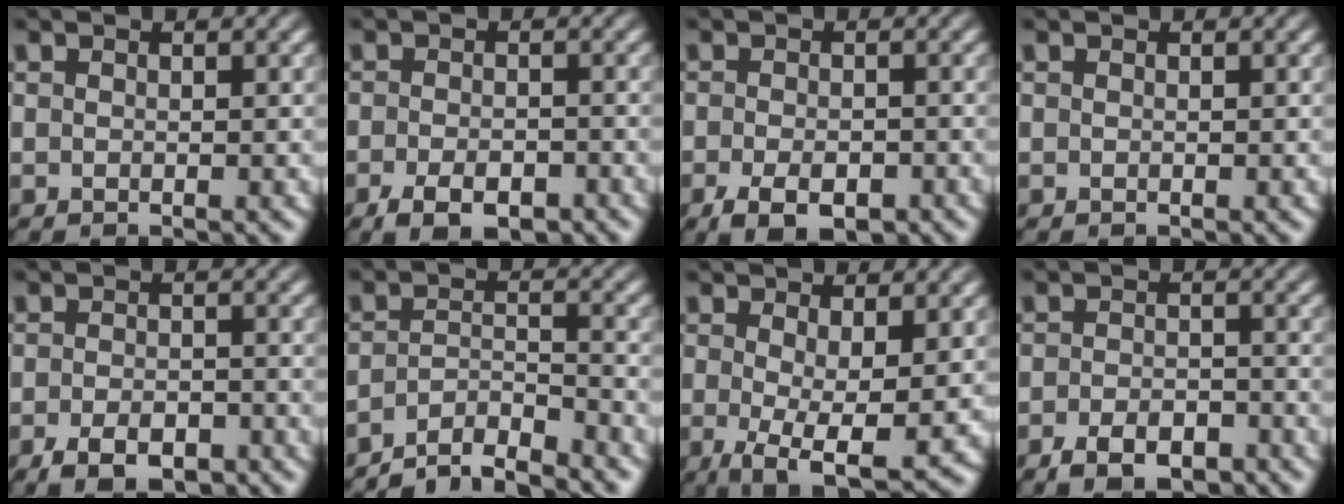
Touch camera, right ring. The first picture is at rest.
{"total": 4.4, "force": [-3.0, 2.0, 2.5], "torque": [-0.037, -0.016, -0.042]}
{"total": 4.8, "force": [-2.9, 2.5, 3.0], "torque": [-0.052, -0.024, -0.035]}
{"total": 0.0}
{"total": 4.2, "force": [-3.1, 1.8, 2.1], "torque": [-0.028, -0.014, -0.046]}
{"total": 6.7, "force": [-6.2, 2.0, 1.8], "torque": [-0.028, -0.026, -0.098]}
{"total": 6.1, "force": [-2.8, 2.5, 4.8], "torque": [-0.097, -0.055, -0.022]}
{"total": 4.1, "force": [-3.3, 1.6, 1.8], "torque": [-0.019, -0.011, -0.053]}